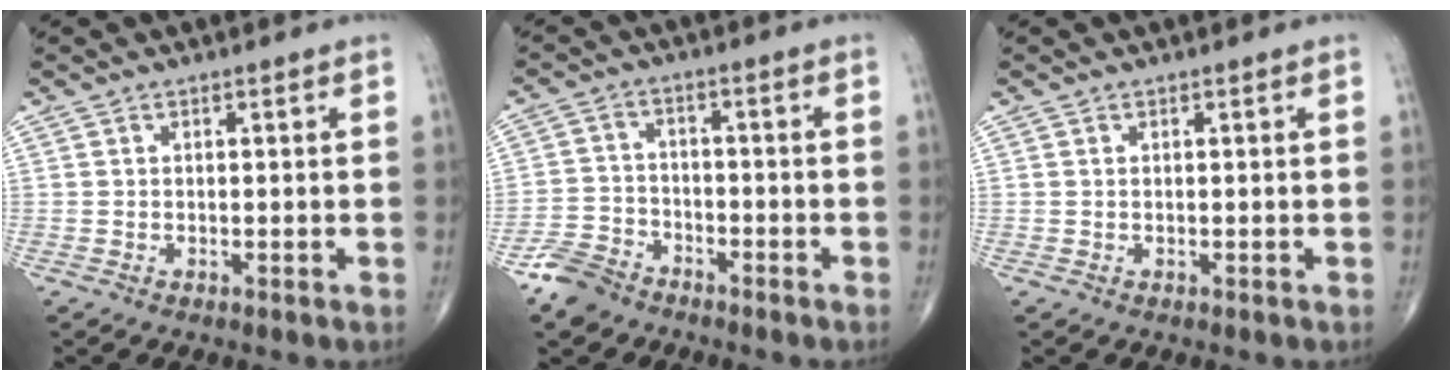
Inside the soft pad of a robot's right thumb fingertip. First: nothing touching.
{"total": 6.3, "force": [-5.0, 3.6, 1.5], "torque": [-0.025, 0.019, -0.102]}
{"total": 0.0}